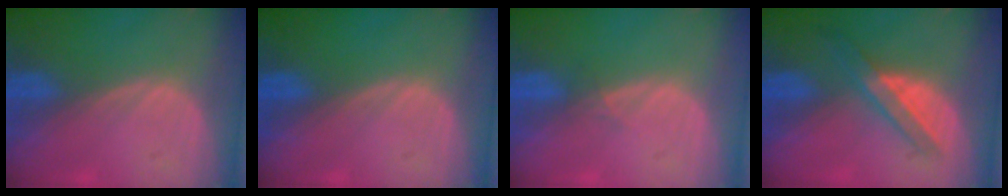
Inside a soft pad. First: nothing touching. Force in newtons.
{"total": 0.0}
{"total": 0.7, "press": 0.7, "slide": 0.2}
{"total": 5.9, "press": 5.4, "slide": 2.4}